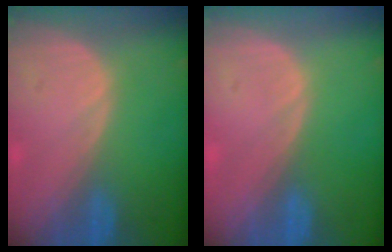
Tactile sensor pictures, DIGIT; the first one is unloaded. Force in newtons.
{"total": 0.0}